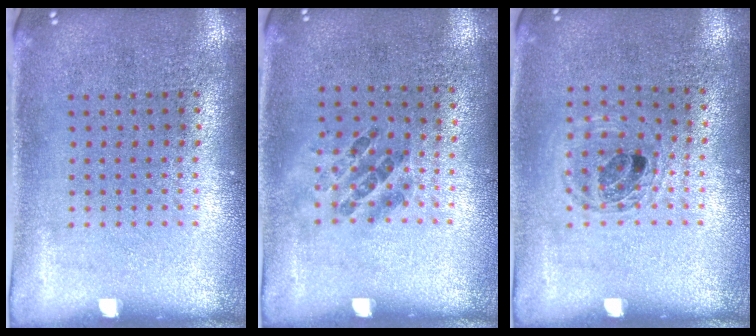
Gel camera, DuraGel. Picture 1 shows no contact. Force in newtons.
{"total": 1.1, "press": 0.6, "slide": 0.9}
{"total": 1.0, "press": 1.0, "slide": 0.3}